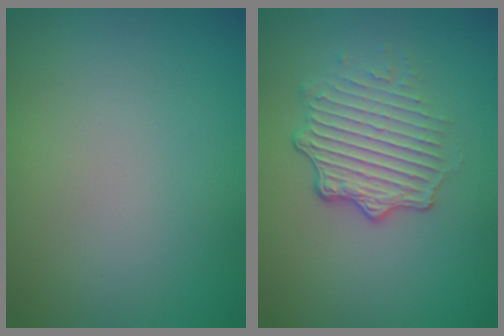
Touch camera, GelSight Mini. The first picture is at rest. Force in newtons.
{"total": 4.7, "press": 3.2, "slide": 3.4}